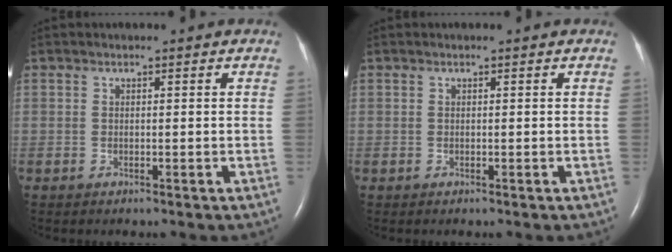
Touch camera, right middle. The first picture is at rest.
{"total": 0.0}